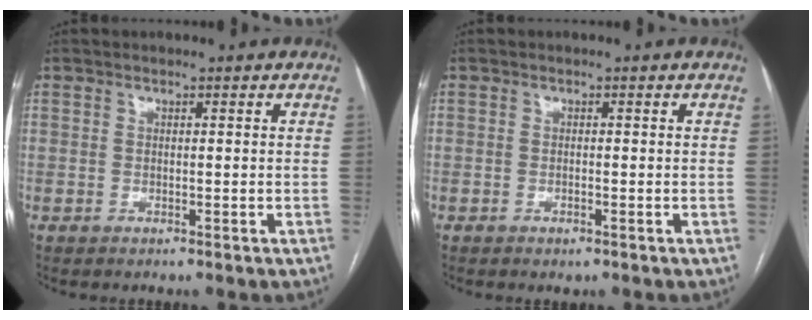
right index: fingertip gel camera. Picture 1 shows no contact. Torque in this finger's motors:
{"motor_torque": [0.38, -0.02, 0.06, 0.01]}